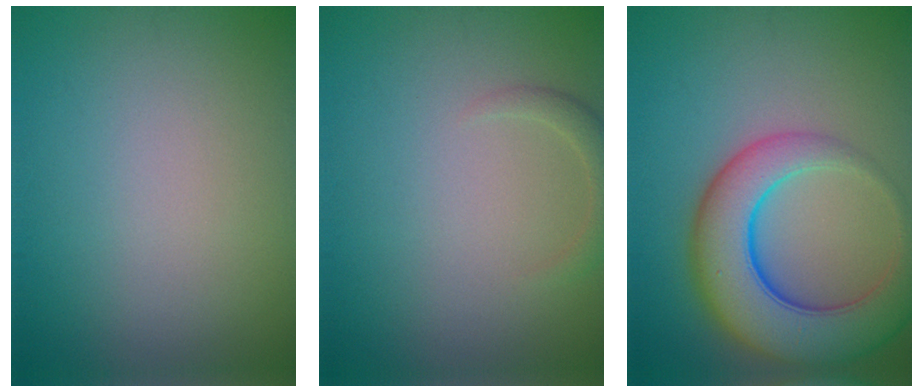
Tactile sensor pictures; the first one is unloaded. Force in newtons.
{"total": 1.6, "press": 1.6, "slide": 0.1}
{"total": 9.1, "press": 9.1, "slide": 0.6}